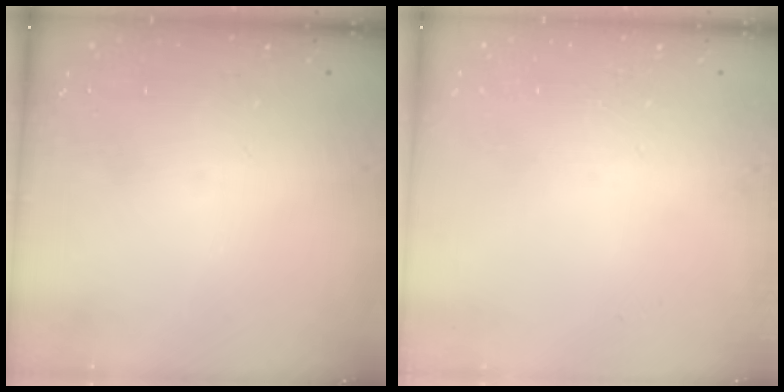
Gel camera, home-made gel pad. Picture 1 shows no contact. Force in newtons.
{"total": 0.0}